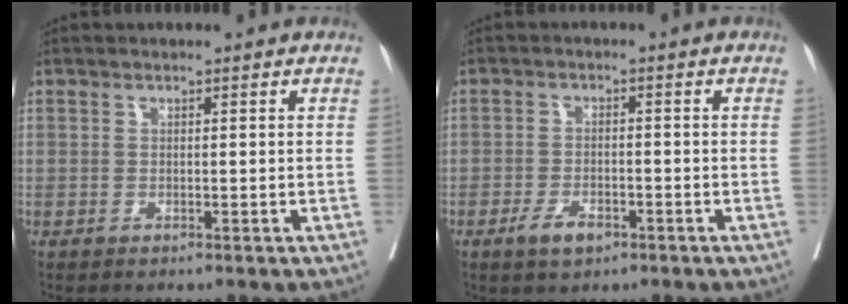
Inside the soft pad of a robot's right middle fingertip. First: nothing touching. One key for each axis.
{"total": 3.7, "fx": -2.2, "fy": 1.8, "fz": 2.3, "tx": -0.042, "ty": 0.002, "tz": -0.034}